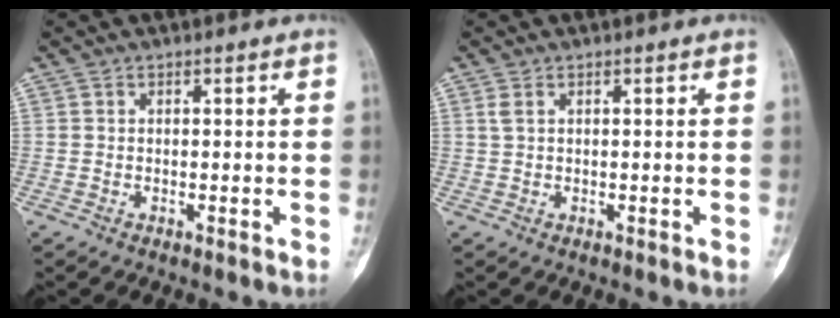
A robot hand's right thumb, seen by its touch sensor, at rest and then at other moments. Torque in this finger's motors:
{"motor_torque": [0.03, 0.17, 0.32, -0.17, -0.04]}